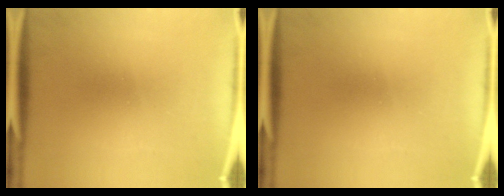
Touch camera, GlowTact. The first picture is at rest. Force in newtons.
{"total": 0.0}